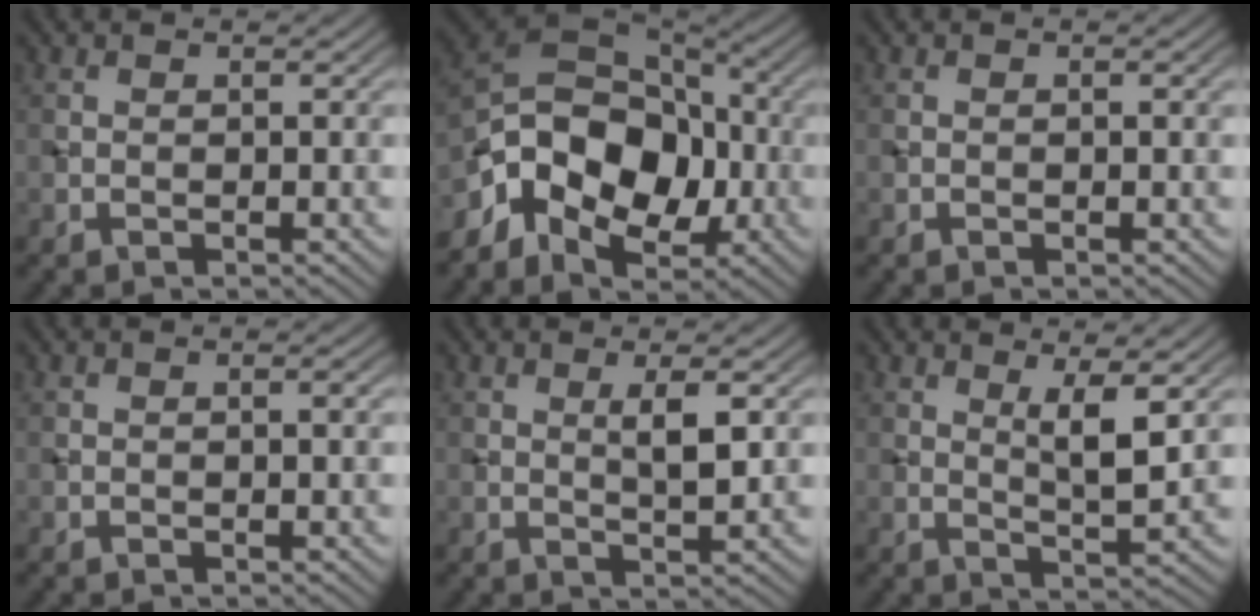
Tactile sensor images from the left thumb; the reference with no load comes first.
{"total": 13.4, "force": [-3.6, 9.0, 9.3], "torque": [-0.167, -0.001, -0.072]}
{"total": 0.7, "force": [-0.1, 0.2, 0.7], "torque": [-0.012, -0.002, -0.001]}
{"total": 0.7, "force": [0.0, 0.1, 0.7], "torque": [-0.013, -0.001, -0.001]}
{"total": 3.0, "force": [0.8, 0.7, 2.8], "torque": [-0.054, -0.005, 0.016]}
{"total": 4.7, "force": [1.8, 1.0, 4.2], "torque": [-0.082, -0.008, 0.037]}